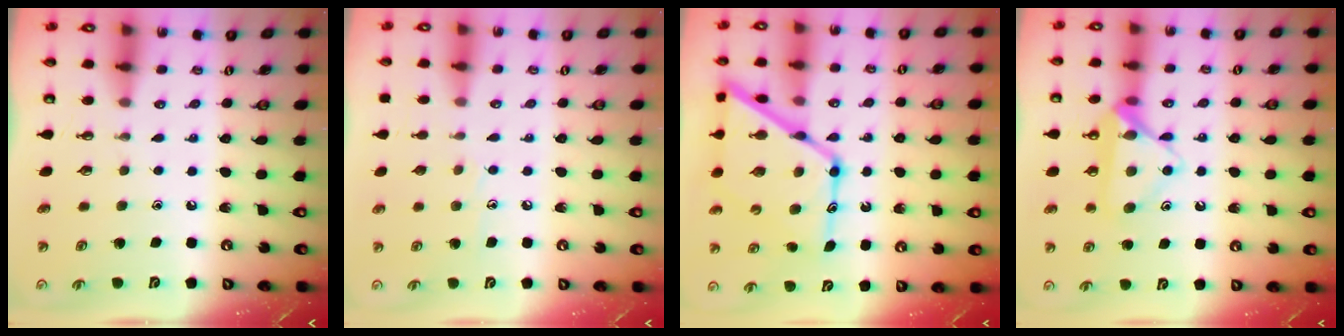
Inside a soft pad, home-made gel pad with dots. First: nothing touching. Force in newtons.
{"total": 5.4, "press": 5.4, "slide": 0.5}
{"total": 20.1, "press": 20.0, "slide": 1.9}
{"total": 13.0, "press": 13.0, "slide": 0.5}